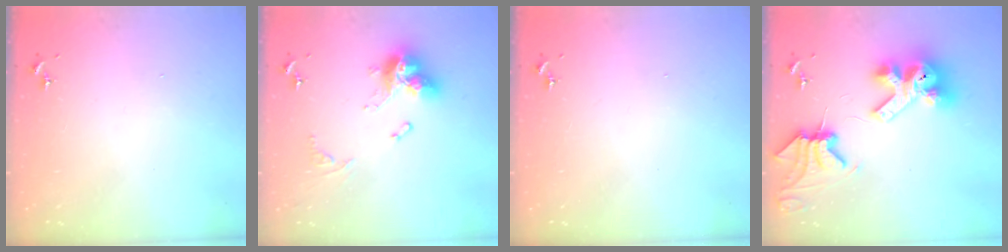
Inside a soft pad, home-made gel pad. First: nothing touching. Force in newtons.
{"total": 14.6, "press": 14.6, "slide": 1.1}
{"total": 0.0}
{"total": 13.9, "press": 13.8, "slide": 1.8}